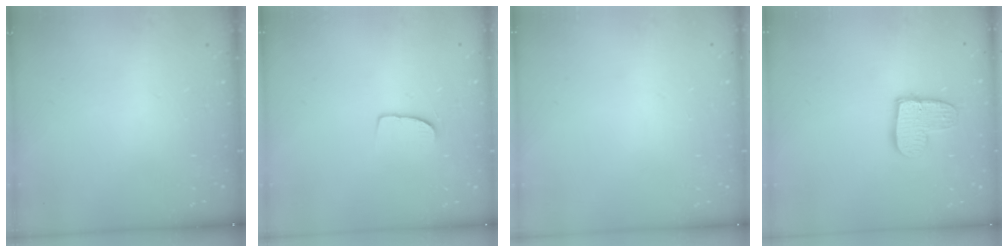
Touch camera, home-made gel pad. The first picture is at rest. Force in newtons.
{"total": 5.2, "press": 5.2, "slide": 0.4}
{"total": 0.0}
{"total": 10.9, "press": 10.8, "slide": 0.9}